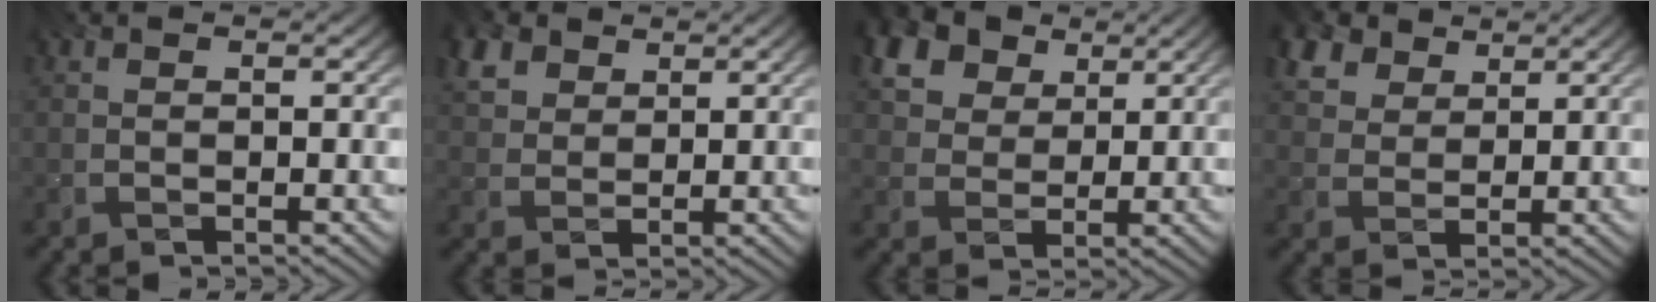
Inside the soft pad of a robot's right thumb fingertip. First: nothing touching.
{"total": 5.1, "force": [2.9, 3.4, 2.5], "torque": [-0.078, 0.008, 0.058]}
{"total": 12.0, "force": [6.7, 8.0, 5.9], "torque": [-0.173, 0.011, 0.125]}
{"total": 6.4, "force": [4.2, 3.9, 2.9], "torque": [-0.086, 0.007, 0.079]}